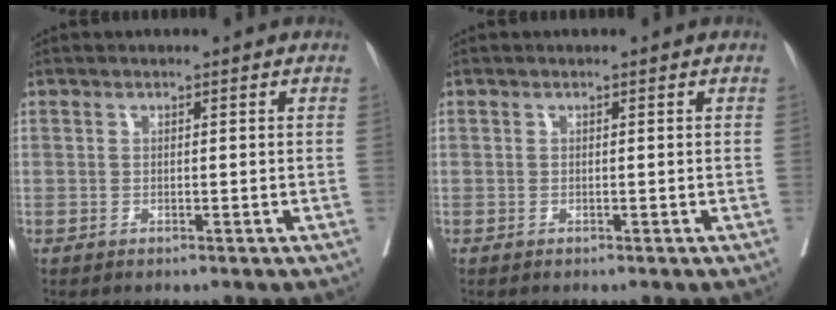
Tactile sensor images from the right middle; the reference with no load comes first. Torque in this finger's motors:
{"motor_torque": [0.65, -0.61, -0.07, -0.07]}